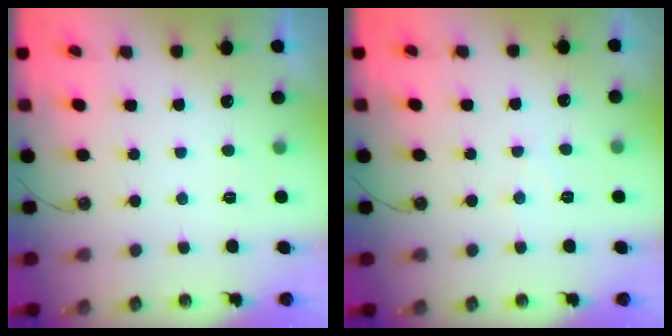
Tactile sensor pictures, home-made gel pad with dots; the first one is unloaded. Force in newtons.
{"total": 5.2, "press": 5.2, "slide": 0.7}